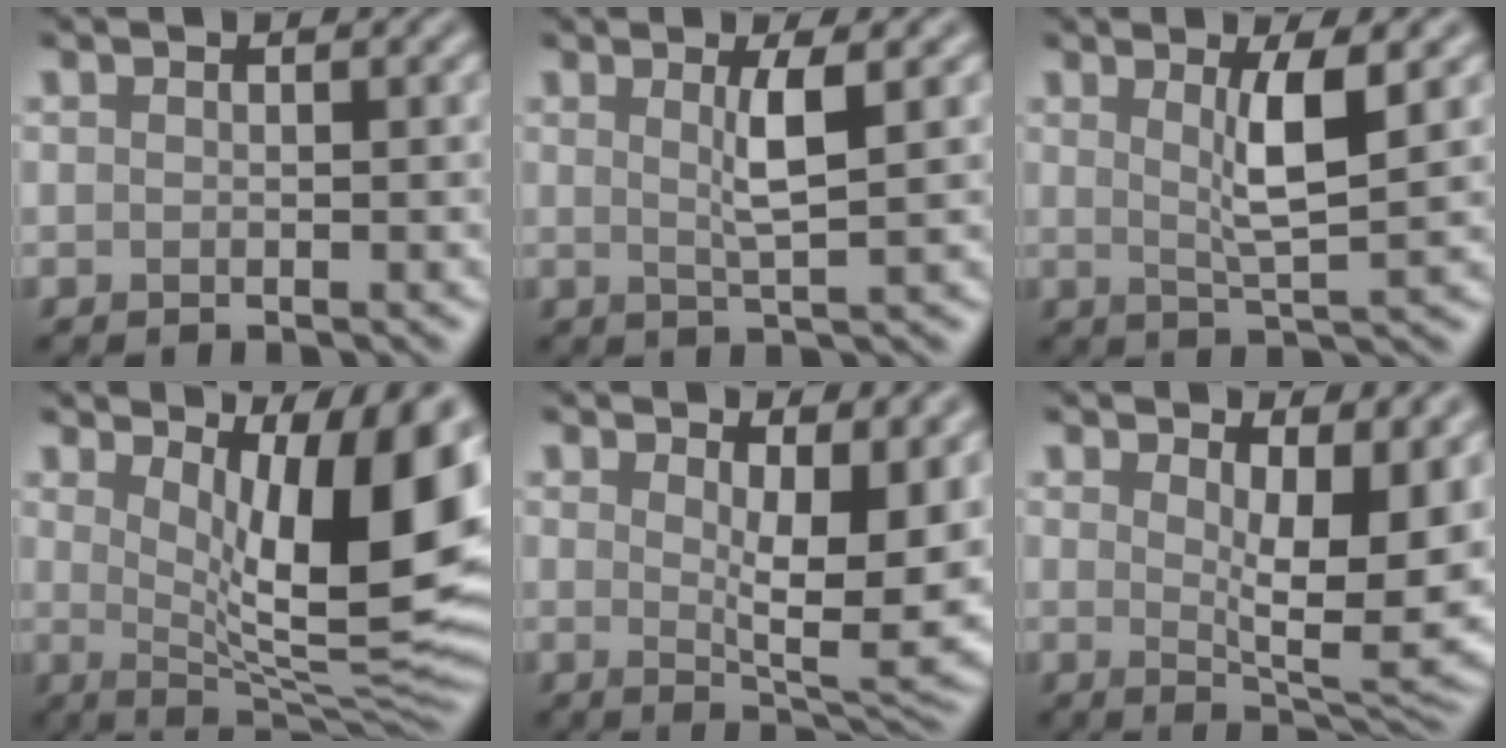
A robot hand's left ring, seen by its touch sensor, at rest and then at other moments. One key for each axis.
{"total": 2.9, "fx": 0.8, "fy": 0.5, "fz": 2.7, "tx": -0.047, "ty": -0.002, "tz": 0.011}
{"total": 3.9, "fx": 1.1, "fy": 0.7, "fz": 3.7, "tx": -0.063, "ty": -0.004, "tz": 0.019}
{"total": 14.0, "fx": 3.7, "fy": 4.2, "fz": 12.8, "tx": -0.155, "ty": -0.012, "tz": 0.063}
{"total": 8.1, "fx": 2.0, "fy": 2.6, "fz": 7.4, "tx": -0.106, "ty": -0.017, "tz": 0.038}
{"total": 9.0, "fx": 2.5, "fy": 2.9, "fz": 8.2, "tx": -0.107, "ty": -0.016, "tz": 0.042}